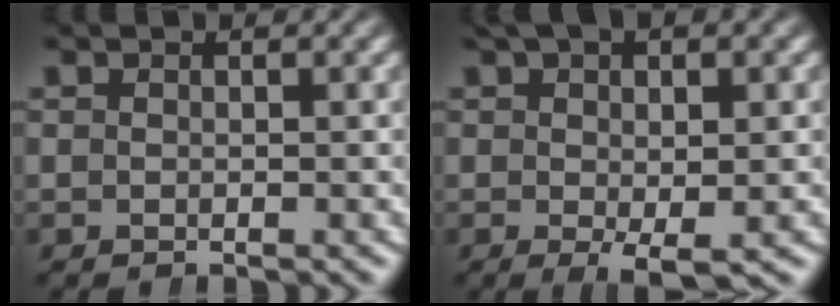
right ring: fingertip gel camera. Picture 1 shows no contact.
{"total": 3.5, "force": [-0.1, 1.0, 3.3], "torque": [-0.054, -0.008, 0.007]}